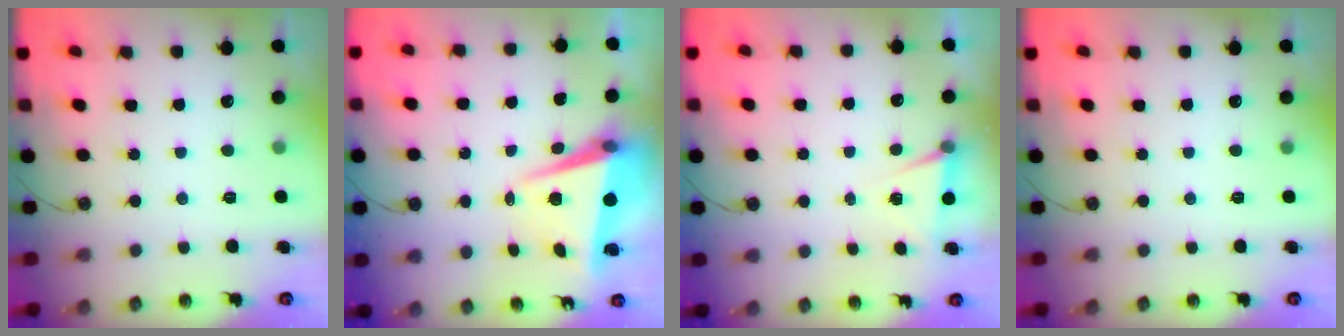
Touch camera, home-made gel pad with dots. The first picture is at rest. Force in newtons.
{"total": 6.7, "press": 6.5, "slide": 1.9}
{"total": 4.9, "press": 1.9, "slide": 4.5}
{"total": 0.0}